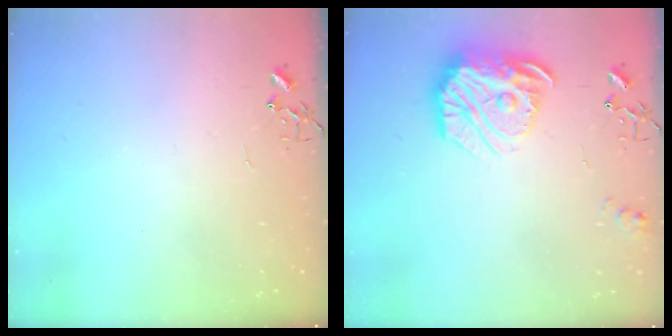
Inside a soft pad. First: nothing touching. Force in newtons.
{"total": 19.3, "press": 19.2, "slide": 1.9}